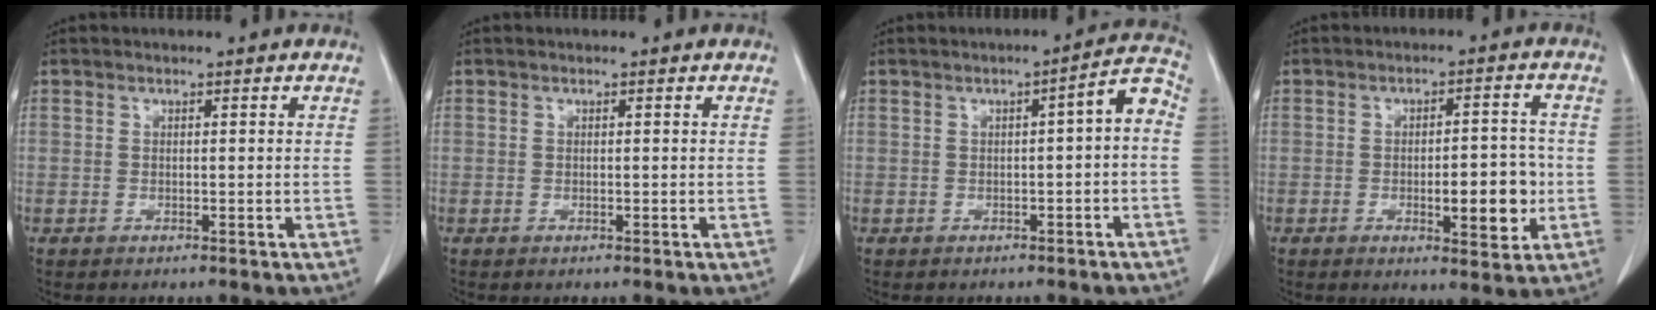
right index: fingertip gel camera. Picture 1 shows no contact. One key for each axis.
{"total": 0.0}
{"total": 4.5, "fx": -1.2, "fy": 0.6, "fz": 4.3, "tx": -0.051, "ty": 0.022, "tz": -0.016}
{"total": 7.5, "fx": -1.6, "fy": 2.5, "fz": 6.8, "tx": -0.092, "ty": 0.003, "tz": -0.017}